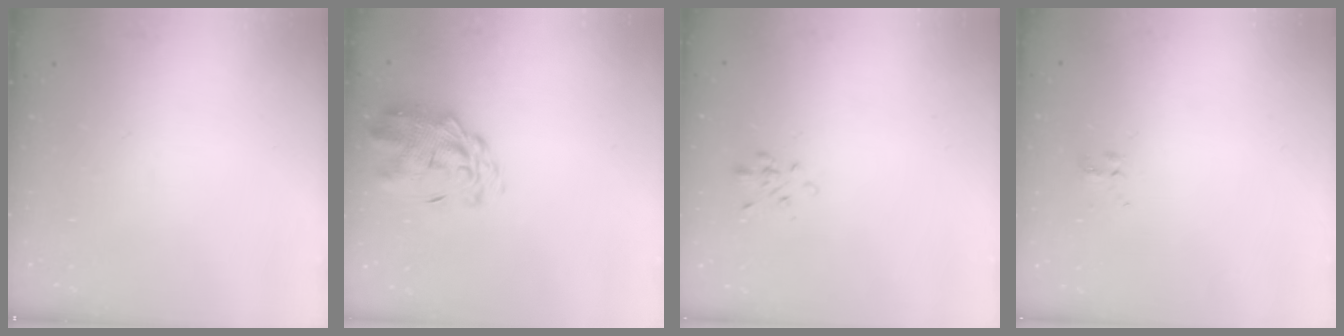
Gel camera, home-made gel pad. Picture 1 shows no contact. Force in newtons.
{"total": 4.1, "press": 3.8, "slide": 1.4}
{"total": 1.6, "press": 1.5, "slide": 0.6}
{"total": 2.8, "press": 2.5, "slide": 1.3}